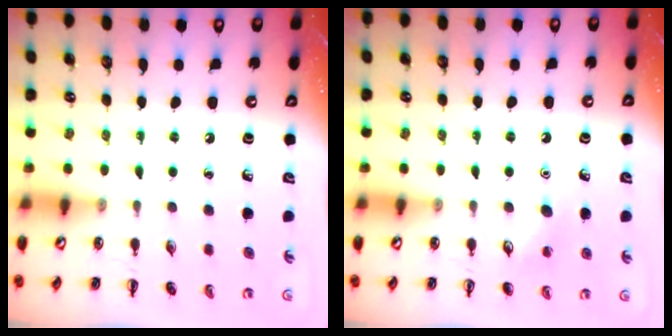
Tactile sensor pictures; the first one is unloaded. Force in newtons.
{"total": 6.4, "press": 6.1, "slide": 1.9}